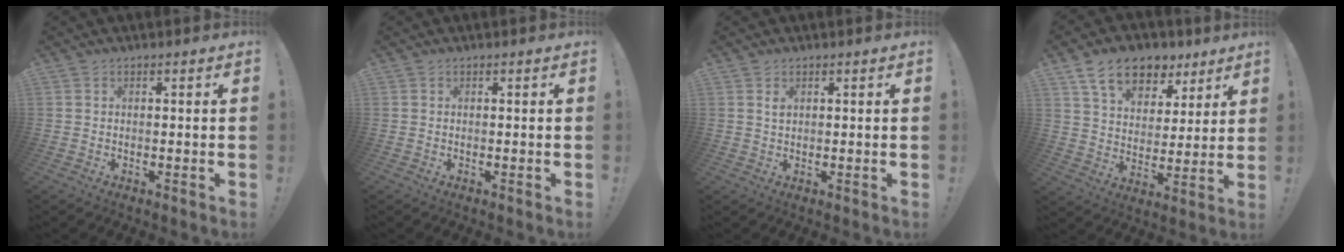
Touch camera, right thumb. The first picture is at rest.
{"total": 0.0}
{"total": 1.5, "force": [0.8, 0.8, 0.9], "torque": [-0.019, 0.001, 0.016]}
{"total": 14.3, "force": [9.1, 8.8, 6.6], "torque": [-0.105, -0.051, 0.168]}